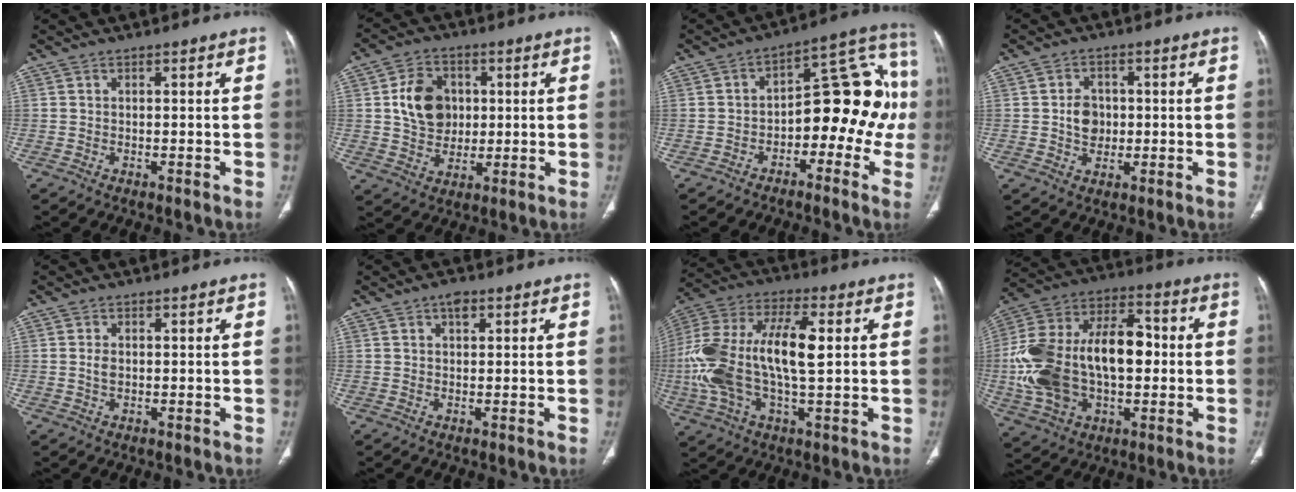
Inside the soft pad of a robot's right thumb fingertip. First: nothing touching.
{"total": 10.7, "force": [1.7, 8.6, 6.2], "torque": [-0.076, -0.002, 0.032]}
{"total": 17.6, "force": [-2.8, 9.9, 14.3], "torque": [-0.142, 0.060, -0.046]}
{"total": 5.2, "force": [0.0, 4.2, 3.0], "torque": [-0.029, 0.004, 0.000]}
{"total": 1.9, "force": [0.0, 1.3, 1.4], "torque": [-0.028, 0.001, 0.001]}
{"total": 2.2, "force": [1.1, 1.3, 1.4], "torque": [-0.009, 0.000, 0.015]}
{"total": 20.9, "force": [0.9, 9.1, 18.8], "torque": [-0.408, 0.021, 0.010]}
{"total": 25.9, "force": [-0.8, 15.8, 20.5], "torque": [-0.385, 0.030, -0.004]}